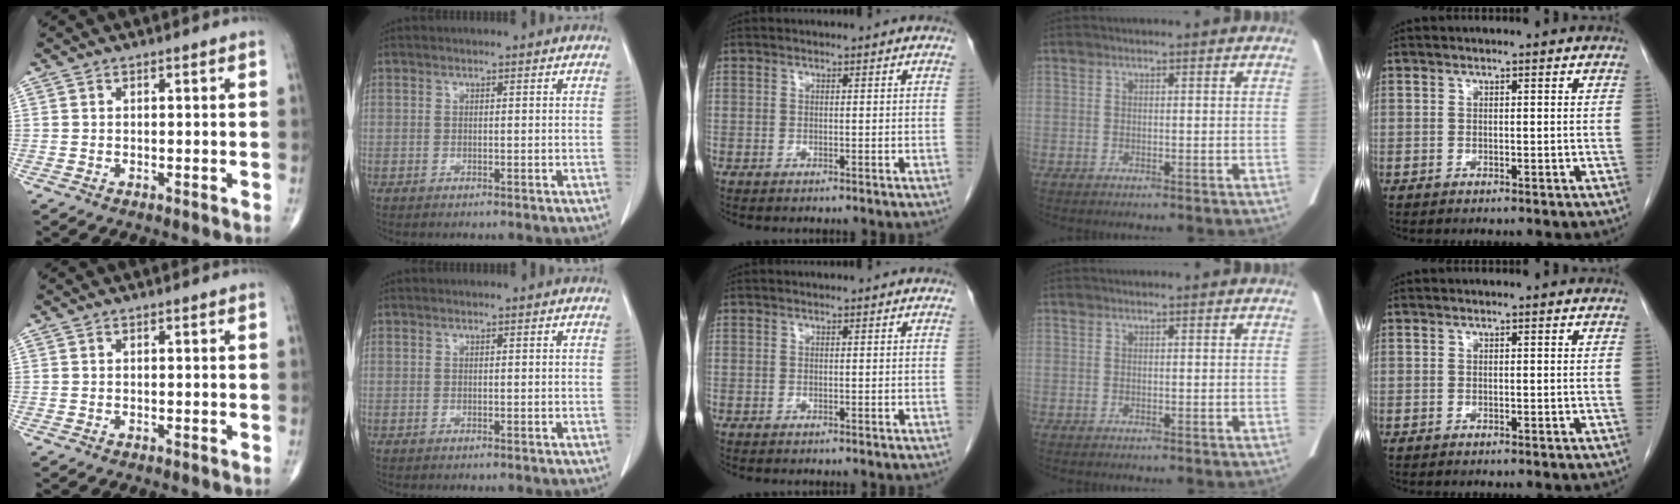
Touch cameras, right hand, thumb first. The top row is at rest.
{}